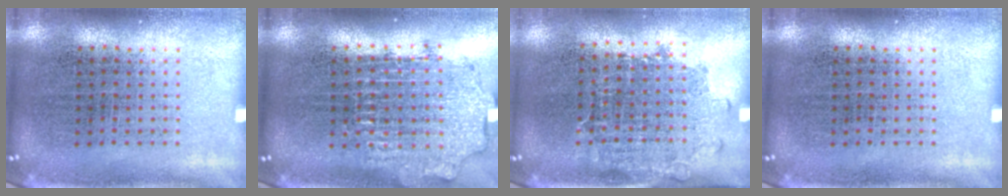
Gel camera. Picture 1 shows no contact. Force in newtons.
{"total": 1.9, "press": 1.5, "slide": 1.2}
{"total": 1.3, "press": 1.1, "slide": 0.8}
{"total": 0.0}